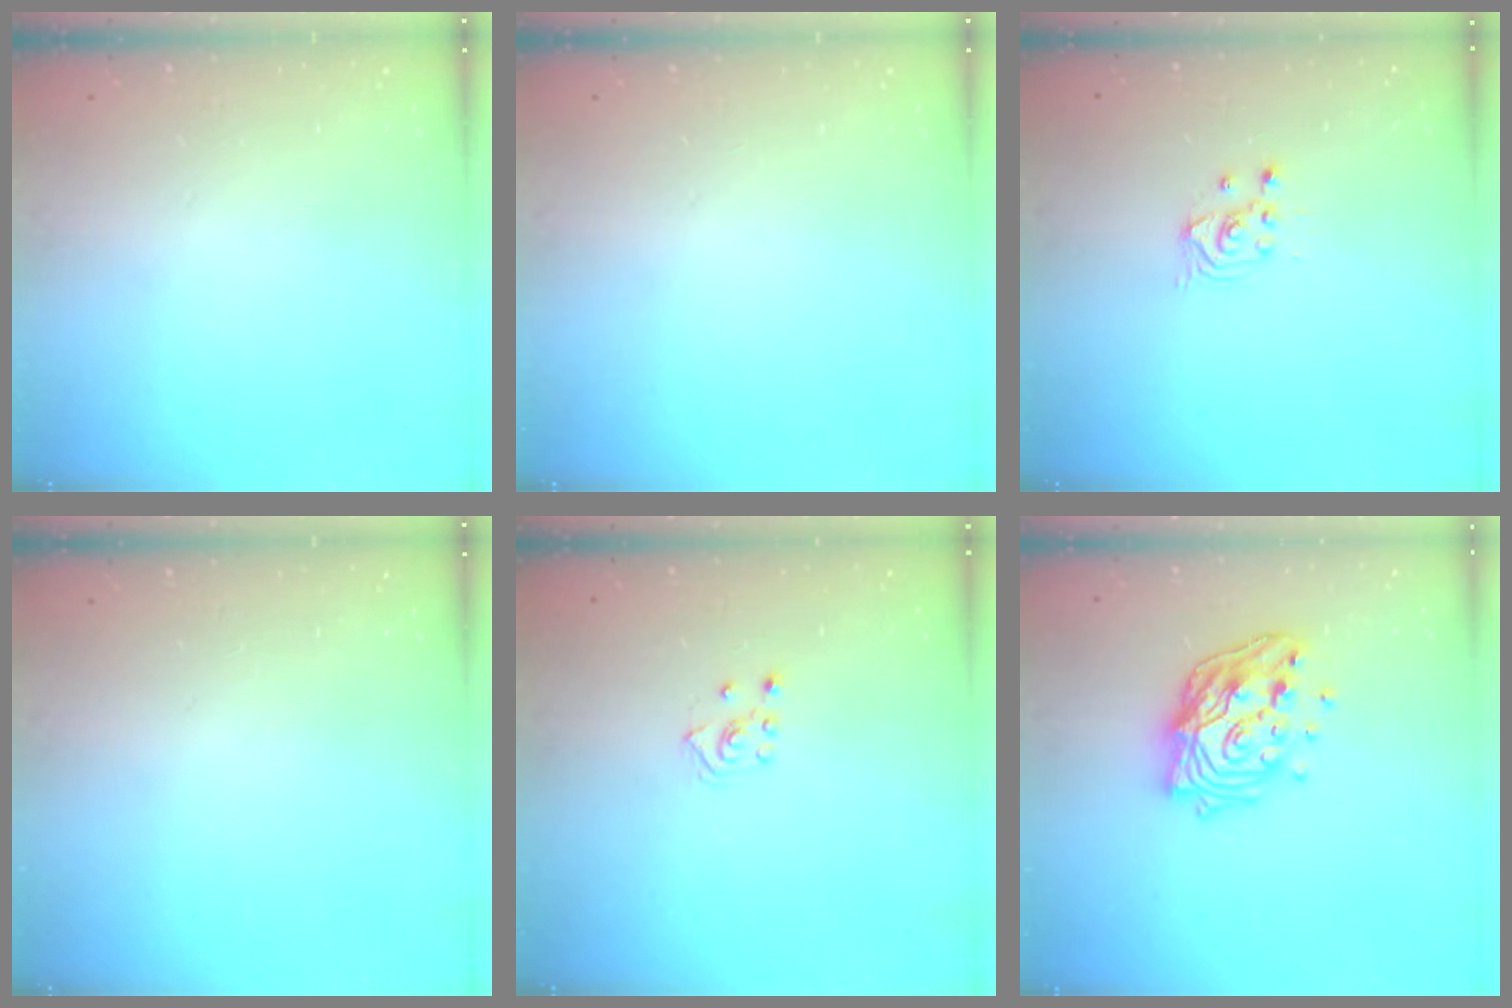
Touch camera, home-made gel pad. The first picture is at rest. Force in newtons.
{"total": 0.0}
{"total": 2.4, "press": 2.3, "slide": 0.2}
{"total": 0.0}
{"total": 2.8, "press": 2.7, "slide": 0.5}
{"total": 17.6, "press": 17.0, "slide": 4.2}